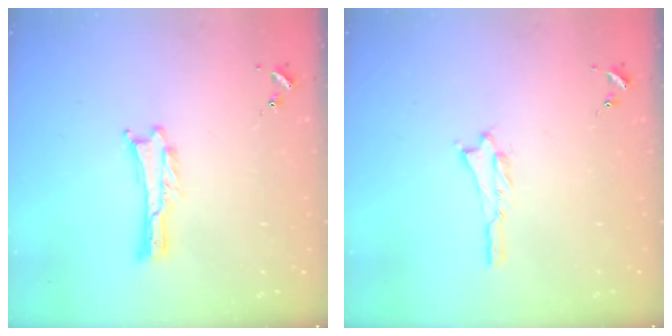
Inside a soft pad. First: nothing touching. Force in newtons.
{"total": 0.8, "press": 0.8, "slide": 0.2}